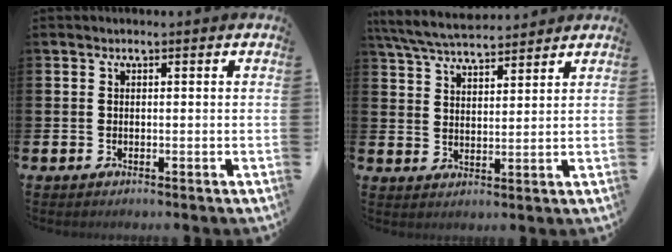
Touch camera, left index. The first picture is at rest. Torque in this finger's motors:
{"motor_torque": [0.67, -0.67, 0.34, 0.21]}